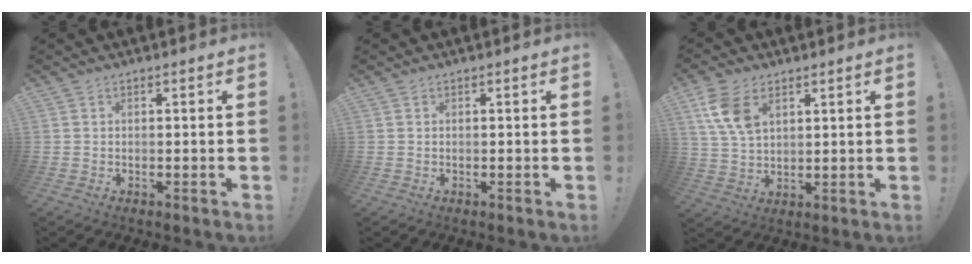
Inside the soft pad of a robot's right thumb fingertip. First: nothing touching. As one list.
[{"total": 0.0}, {"total": 10.3, "force": [4.8, 6.3, 6.6], "torque": [-0.131, -0.009, 0.092]}]